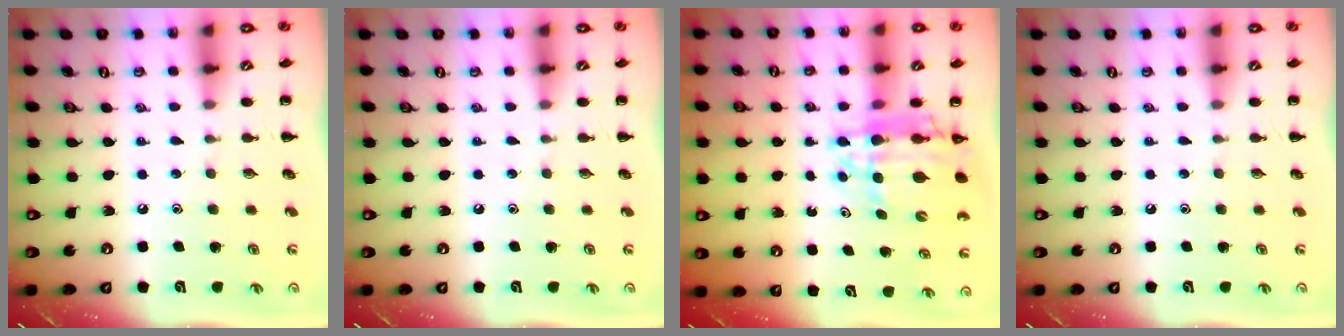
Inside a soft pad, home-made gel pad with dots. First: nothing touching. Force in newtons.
{"total": 0.0}
{"total": 11.9, "press": 11.3, "slide": 3.6}
{"total": 0.0}